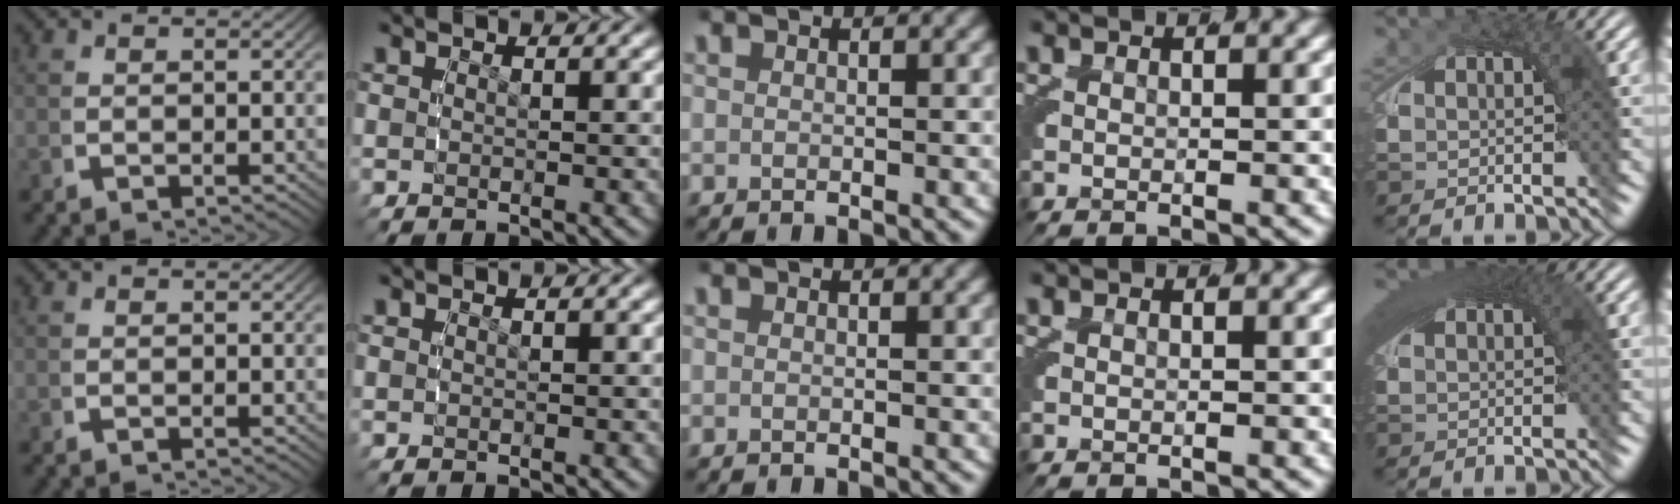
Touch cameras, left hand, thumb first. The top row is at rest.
{"little": {"total": 5.5, "force": [1.3, 2.3, 4.9], "torque": [-0.072, 0.007, 0.020]}}